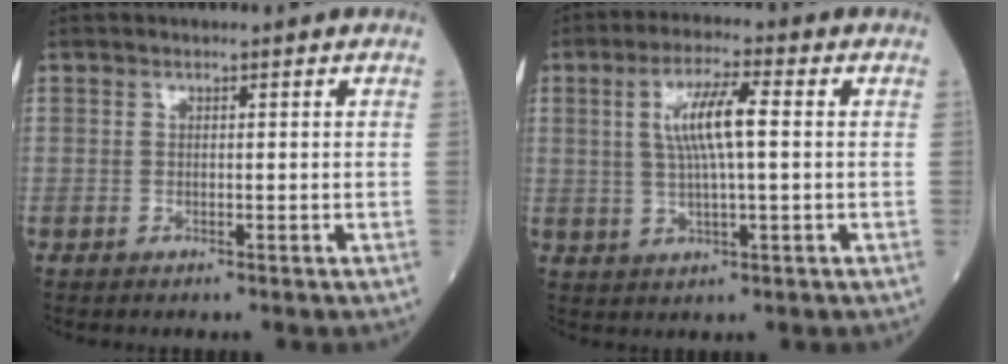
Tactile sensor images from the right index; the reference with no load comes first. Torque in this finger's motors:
{"motor_torque": [0.50, 0.06, 0.28, 0.14]}